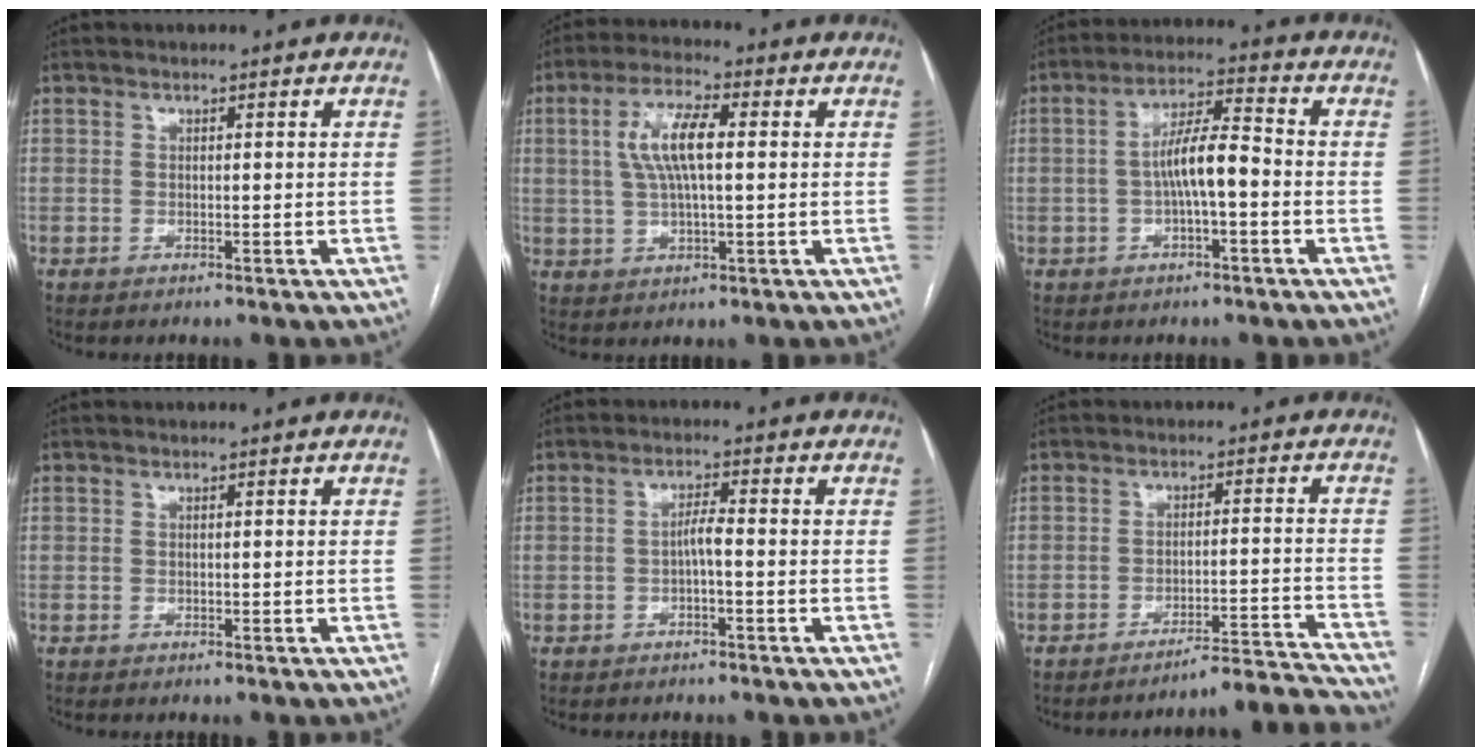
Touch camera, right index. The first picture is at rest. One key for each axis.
{"total": 8.6, "fx": 1.4, "fy": 2.5, "fz": 8.1, "tx": -0.165, "ty": 0.017, "tz": 0.029}
{"total": 7.7, "fx": -1.1, "fy": 1.7, "fz": 7.4, "tx": -0.139, "ty": 0.023, "tz": -0.021}
{"total": 0.0}
{"total": 2.5, "fx": -0.8, "fy": 0.3, "fz": 2.4, "tx": -0.041, "ty": 0.006, "tz": -0.013}
{"total": 10.4, "fx": -10.2, "fy": -2.0, "fz": 0.4, "tx": 0.017, "ty": 0.022, "tz": -0.147}